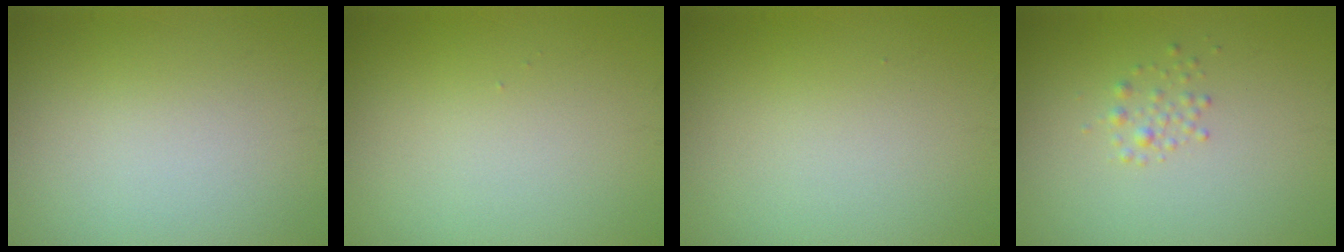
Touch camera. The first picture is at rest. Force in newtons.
{"total": 0.0}
{"total": 0.0}
{"total": 1.1, "press": 1.1, "slide": 0.1}